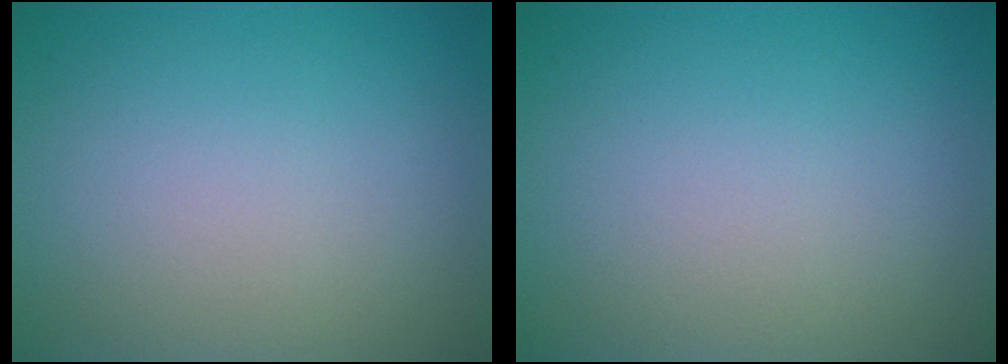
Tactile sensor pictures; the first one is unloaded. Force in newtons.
{"total": 0.0}